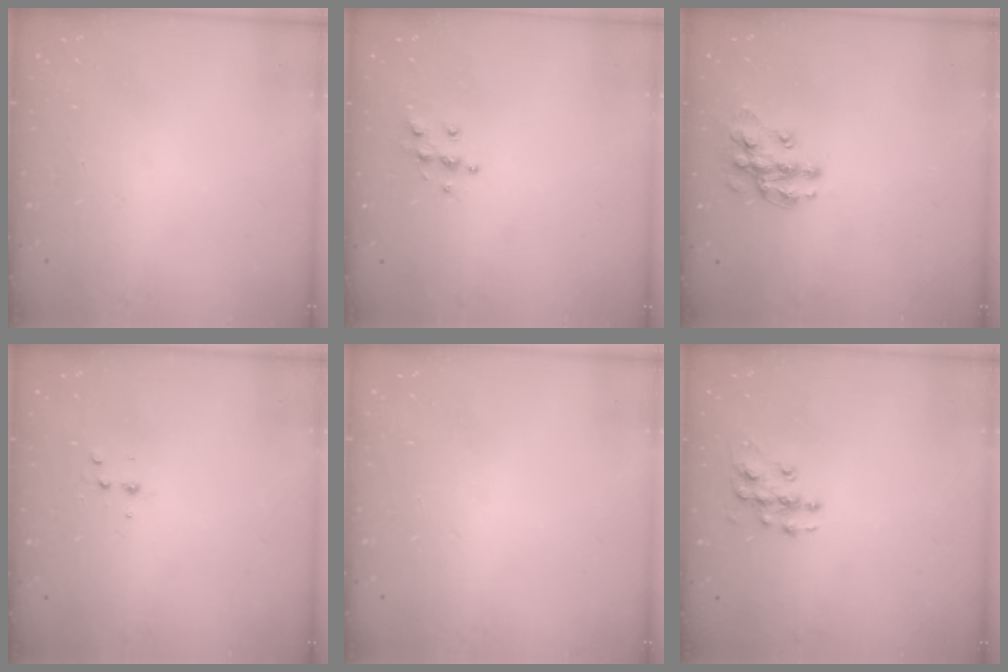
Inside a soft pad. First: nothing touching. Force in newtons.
{"total": 5.9, "press": 5.9, "slide": 0.6}
{"total": 12.6, "press": 12.6, "slide": 0.8}
{"total": 3.7, "press": 3.5, "slide": 1.1}
{"total": 0.0}
{"total": 7.8, "press": 7.8, "slide": 0.4}